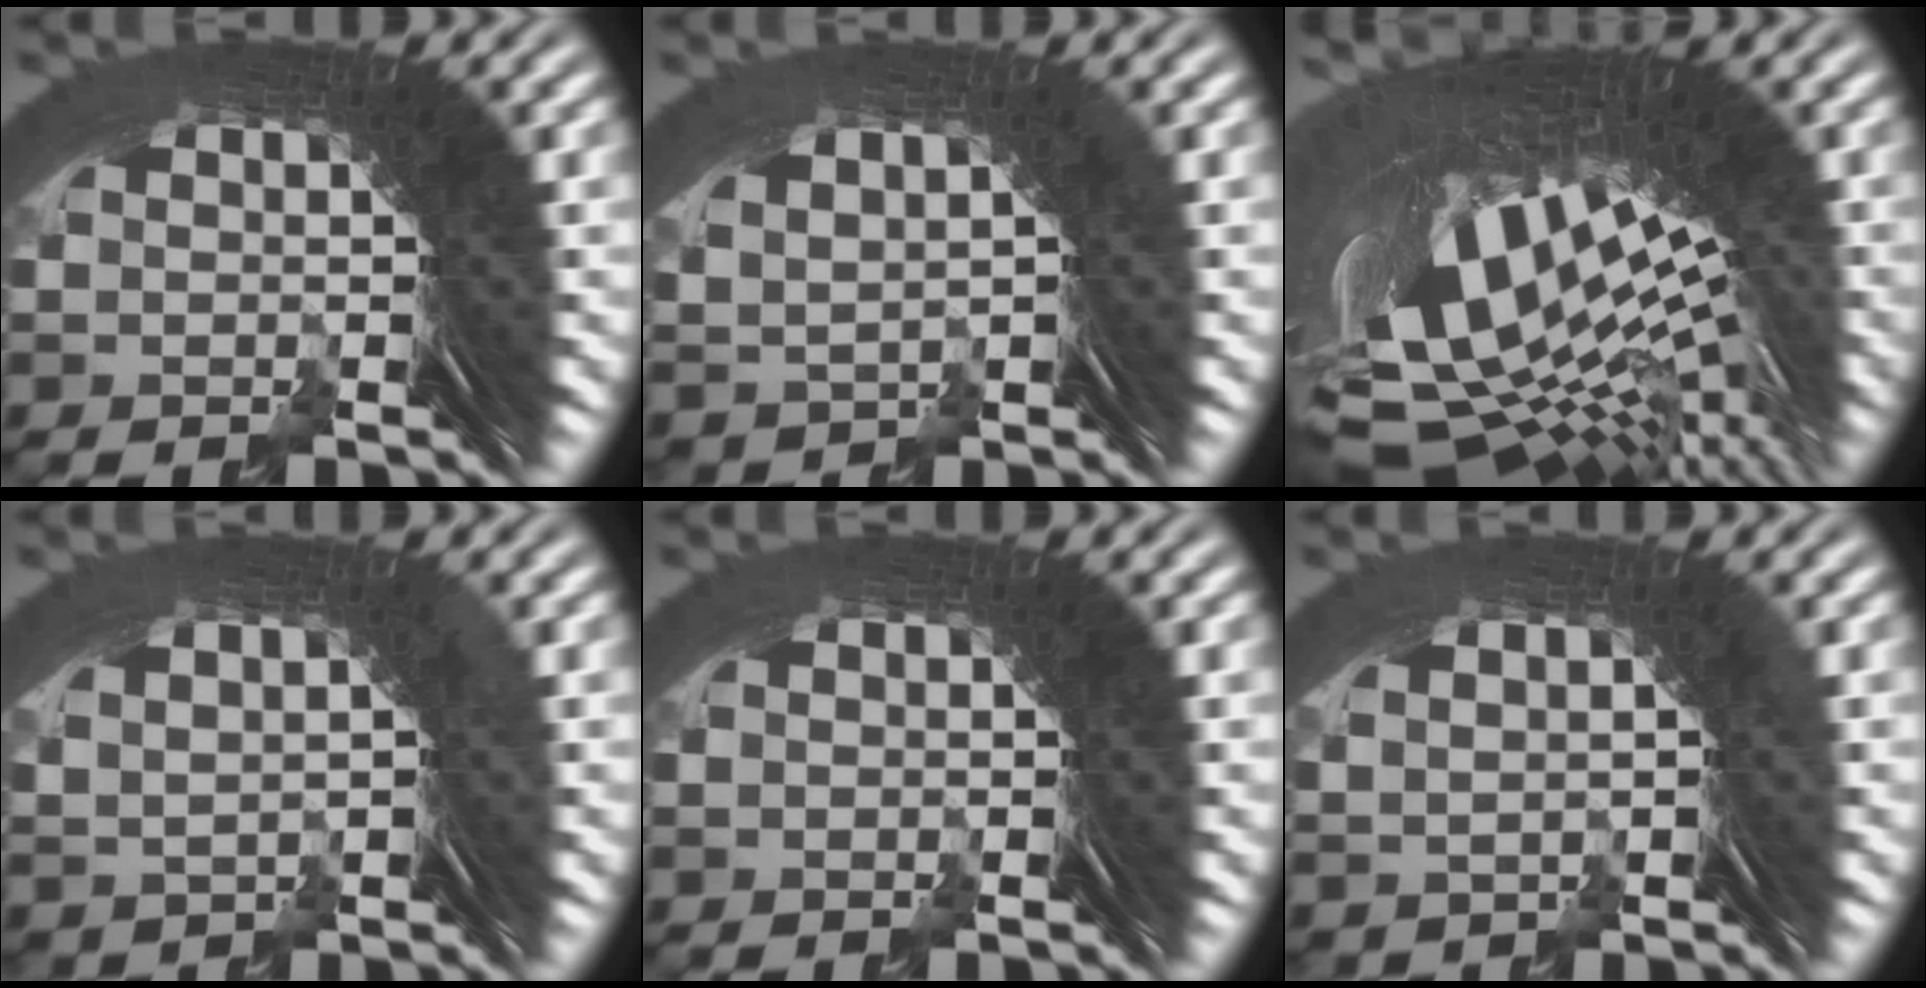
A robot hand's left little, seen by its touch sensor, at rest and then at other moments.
{"total": 1.6, "force": [1.4, 0.1, 0.9], "torque": [-0.017, -0.006, 0.028]}
{"total": 15.5, "force": [2.0, 7.1, 13.6], "torque": [-0.229, 0.016, 0.032]}
{"total": 1.4, "force": [1.1, -1.0, -0.2], "torque": [0.011, -0.002, 0.023]}
{"total": 0.0}
{"total": 1.3, "force": [0.8, -1.0, 0.1], "torque": [0.013, -0.001, 0.017]}